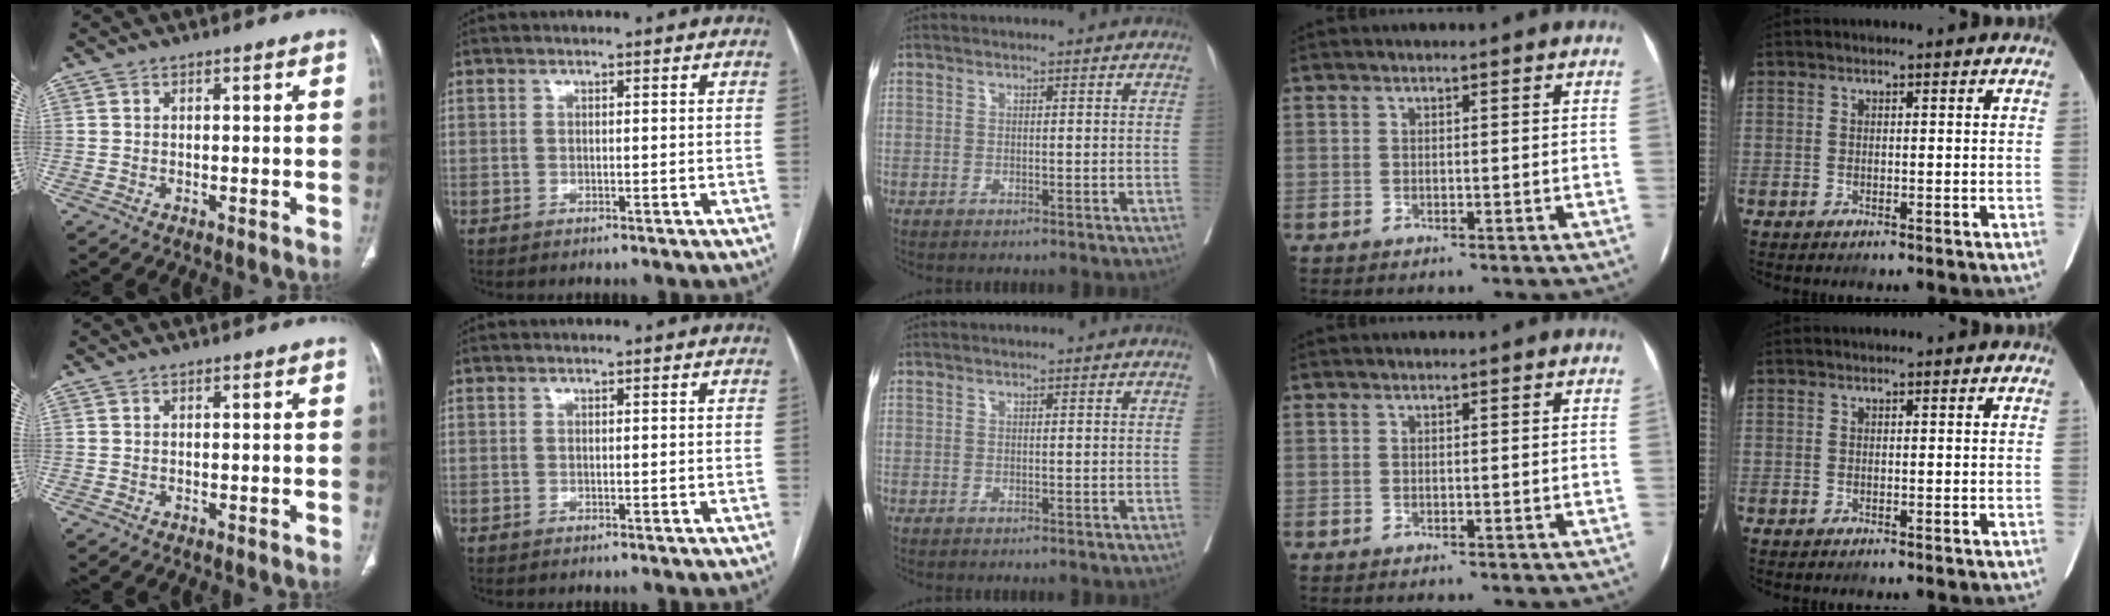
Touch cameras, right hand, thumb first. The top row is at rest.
{}